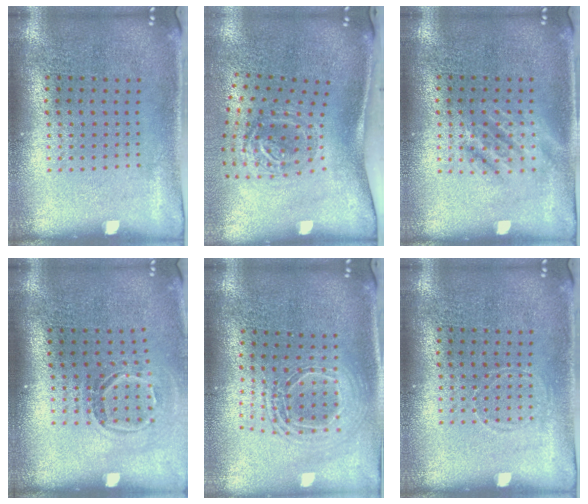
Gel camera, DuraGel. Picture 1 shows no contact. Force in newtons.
{"total": 1.9, "press": 1.2, "slide": 1.5}
{"total": 1.1, "press": 1.1, "slide": 0.2}
{"total": 1.6, "press": 1.1, "slide": 1.2}
{"total": 2.0, "press": 1.5, "slide": 1.3}
{"total": 0.6, "press": 0.6, "slide": 0.0}